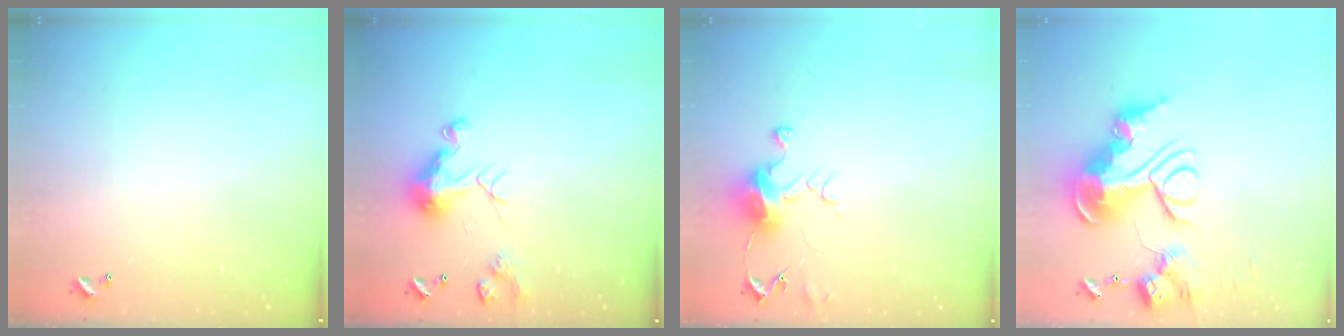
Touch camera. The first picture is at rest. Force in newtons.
{"total": 7.8, "press": 7.7, "slide": 0.7}
{"total": 7.7, "press": 7.7, "slide": 0.4}
{"total": 0.9, "press": 0.9, "slide": 0.0}